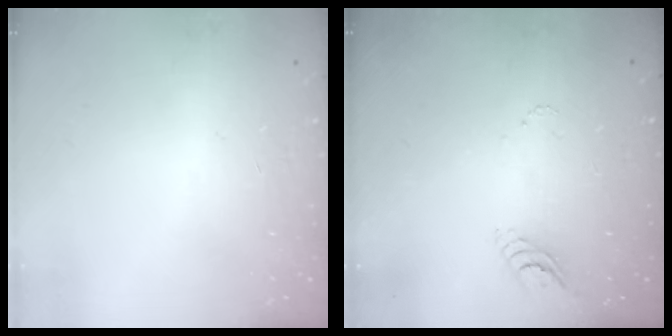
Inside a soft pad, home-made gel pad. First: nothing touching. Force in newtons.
{"total": 3.6, "press": 3.5, "slide": 0.6}